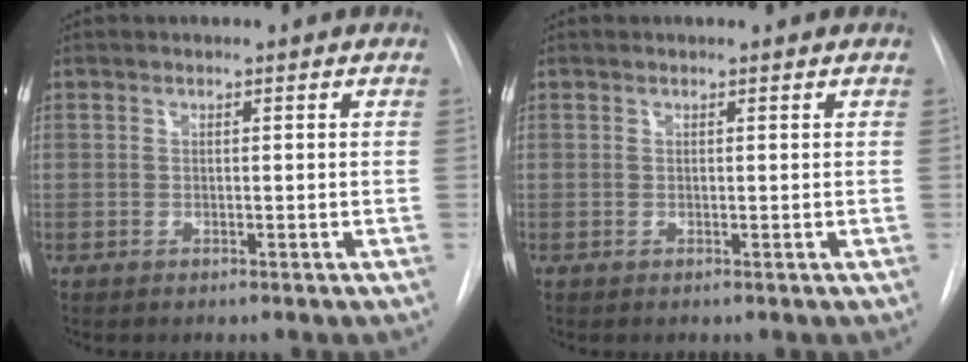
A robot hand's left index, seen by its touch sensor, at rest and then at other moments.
{"total": 0.0}